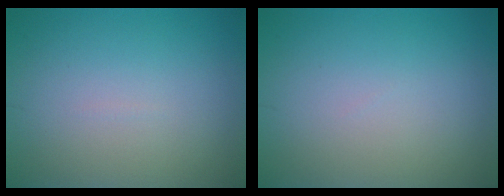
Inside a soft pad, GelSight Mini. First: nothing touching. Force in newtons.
{"total": 0.0}